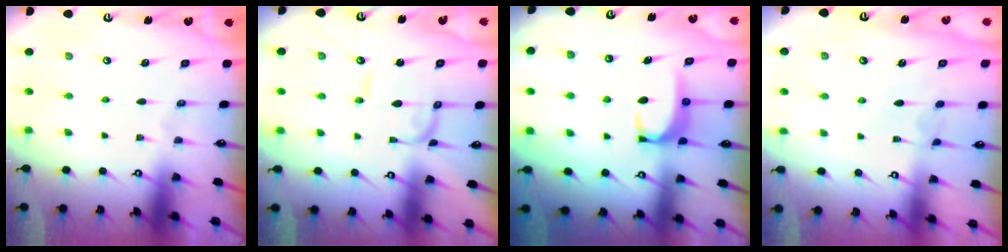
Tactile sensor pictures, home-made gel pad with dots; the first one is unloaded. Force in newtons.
{"total": 1.0, "press": 1.0, "slide": 0.1}
{"total": 3.7, "press": 3.7, "slide": 0.4}
{"total": 2.5, "press": 2.4, "slide": 0.3}